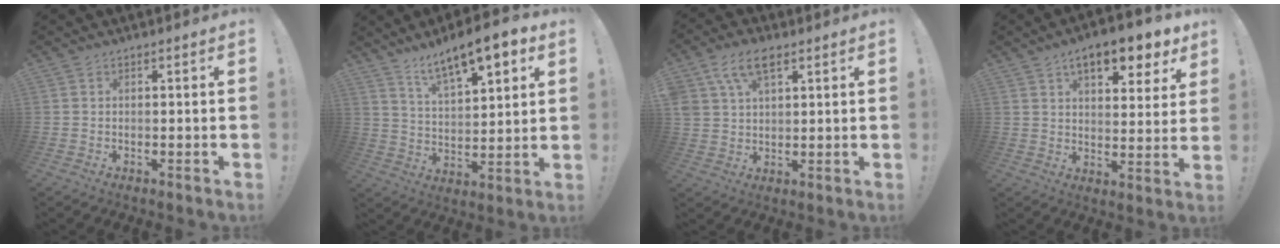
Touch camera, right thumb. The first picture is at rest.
{"total": 13.2, "force": [9.4, 4.2, 8.2], "torque": [-0.137, -0.060, 0.159]}
{"total": 8.5, "force": [4.5, 4.7, 5.4], "torque": [-0.106, 0.001, 0.089]}
{"total": 11.4, "force": [7.2, 4.4, 7.7], "torque": [-0.109, -0.039, 0.121]}